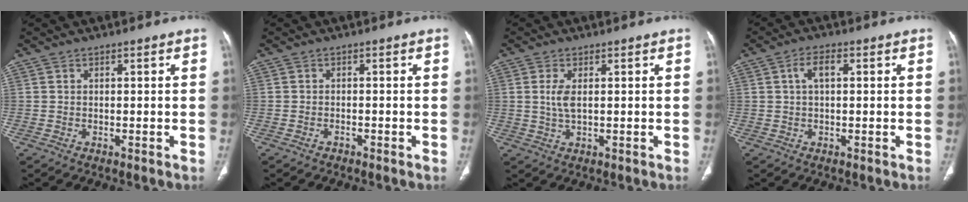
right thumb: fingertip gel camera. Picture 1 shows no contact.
{"total": 0.7, "force": [-0.6, 0.4, 0.1], "torque": [-0.003, 0.002, -0.013]}
{"total": 3.6, "force": [0.7, 1.5, 3.2], "torque": [-0.075, -0.003, 0.019]}
{"total": 3.7, "force": [0.9, 1.7, 3.2], "torque": [-0.063, 0.012, 0.018]}